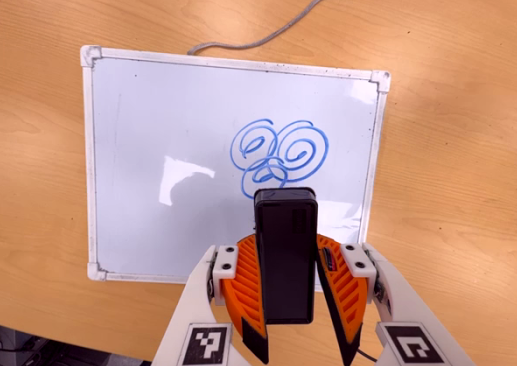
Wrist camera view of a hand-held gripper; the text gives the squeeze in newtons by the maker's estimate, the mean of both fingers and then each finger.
{"total": 6.7, "left": 6.2, "right": 7.2}